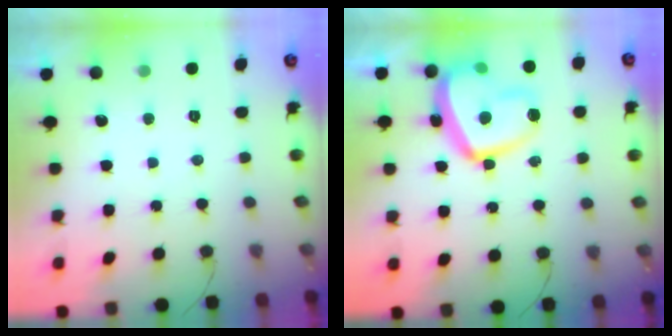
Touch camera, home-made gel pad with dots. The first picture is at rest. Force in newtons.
{"total": 17.7, "press": 17.6, "slide": 1.7}